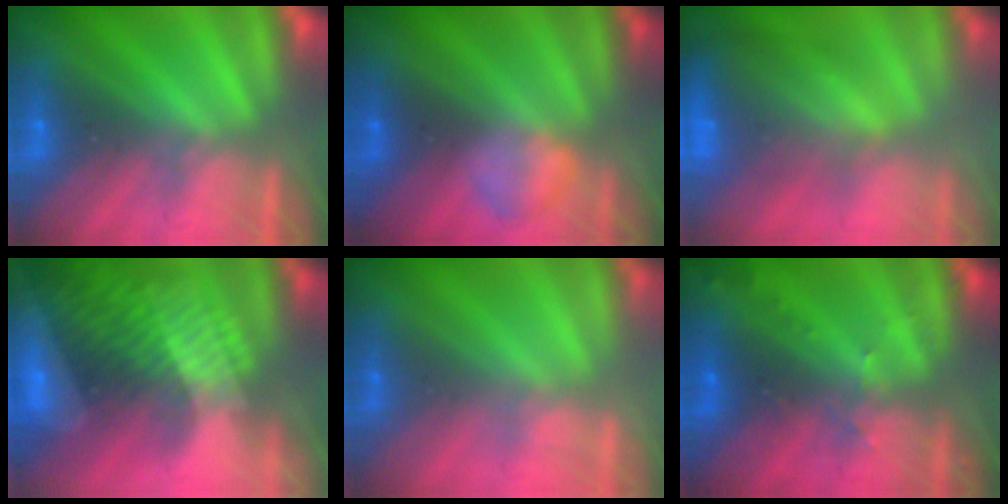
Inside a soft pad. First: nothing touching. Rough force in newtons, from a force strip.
{"total": 2.2}
{"total": 9.4}
{"total": 9.6}
{"total": 2.3}
{"total": 3.0}